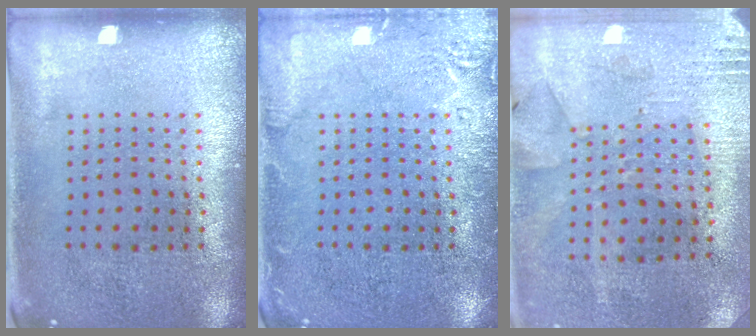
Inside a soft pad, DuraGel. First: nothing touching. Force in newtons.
{"total": 2.7, "press": 2.7, "slide": 0.5}
{"total": 2.7, "press": 2.2, "slide": 1.5}